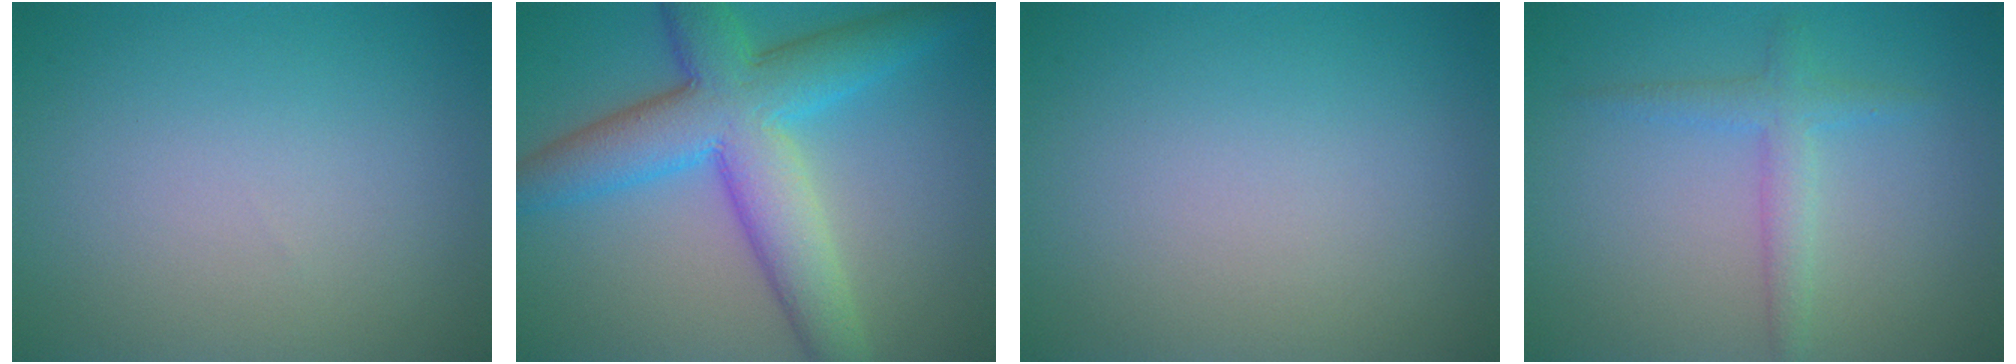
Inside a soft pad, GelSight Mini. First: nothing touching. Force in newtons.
{"total": 9.0, "press": 9.0, "slide": 0.1}
{"total": 0.0}
{"total": 2.3, "press": 2.3, "slide": 0.1}